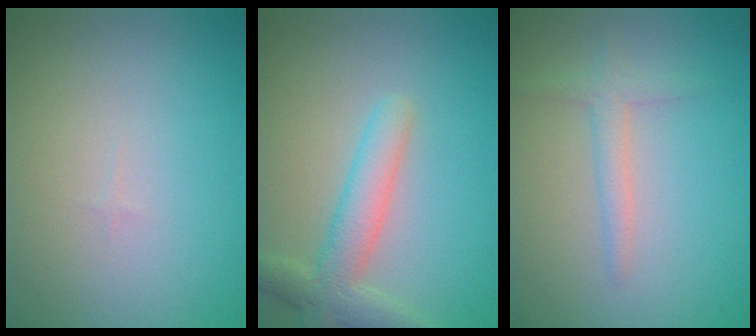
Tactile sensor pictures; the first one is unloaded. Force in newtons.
{"total": 4.1, "press": 4.1, "slide": 0.3}
{"total": 1.7, "press": 1.7, "slide": 0.1}